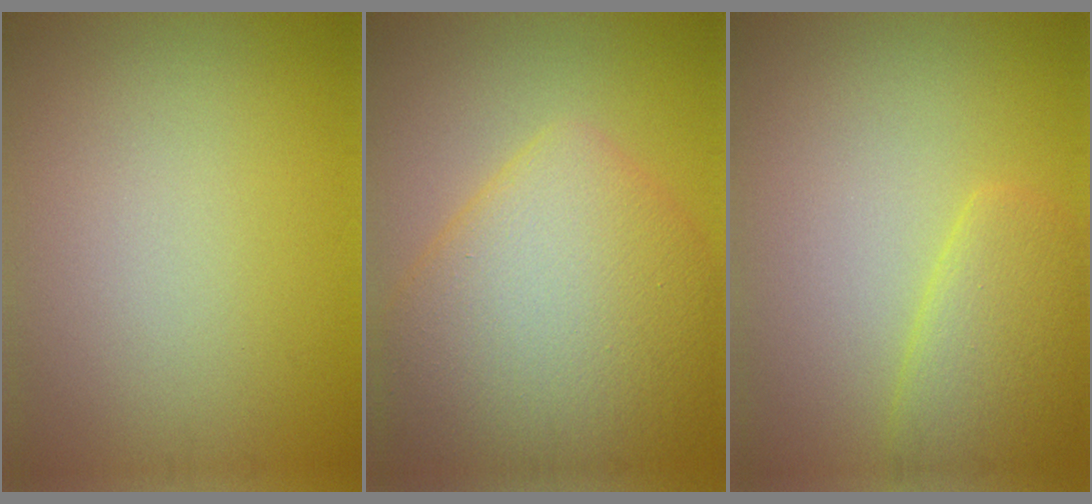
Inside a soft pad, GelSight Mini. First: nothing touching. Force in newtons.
{"total": 9.5, "press": 9.5, "slide": 0.4}
{"total": 3.6, "press": 3.5, "slide": 0.2}